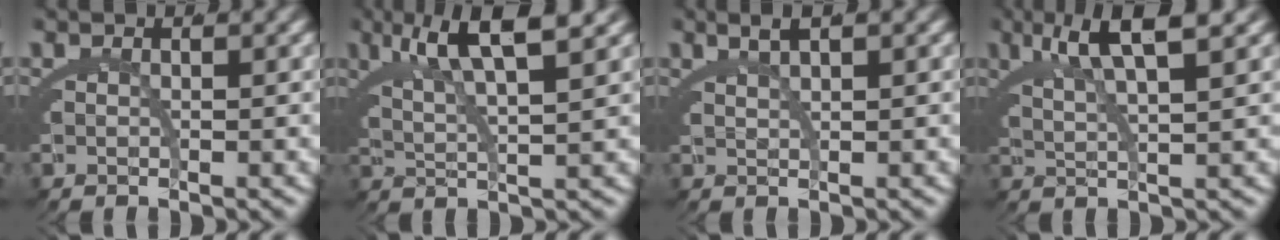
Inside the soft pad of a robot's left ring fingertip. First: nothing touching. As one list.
[{"total": 6.6, "force": [3.9, 1.1, 5.3], "torque": [-0.094, 0.004, 0.067]}, {"total": 2.7, "force": [2.2, 0.0, 1.6], "torque": [-0.020, 0.007, 0.042]}, {"total": 6.0, "force": [3.7, 0.5, 4.7], "torque": [-0.082, 0.007, 0.066]}]